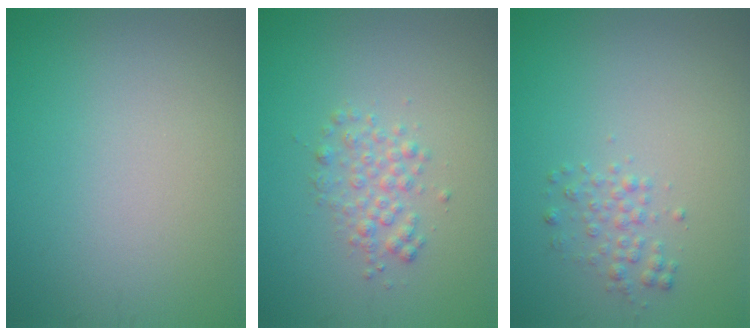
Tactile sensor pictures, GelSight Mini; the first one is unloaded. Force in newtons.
{"total": 2.0, "press": 2.0, "slide": 0.0}
{"total": 1.5, "press": 1.5, "slide": 0.1}